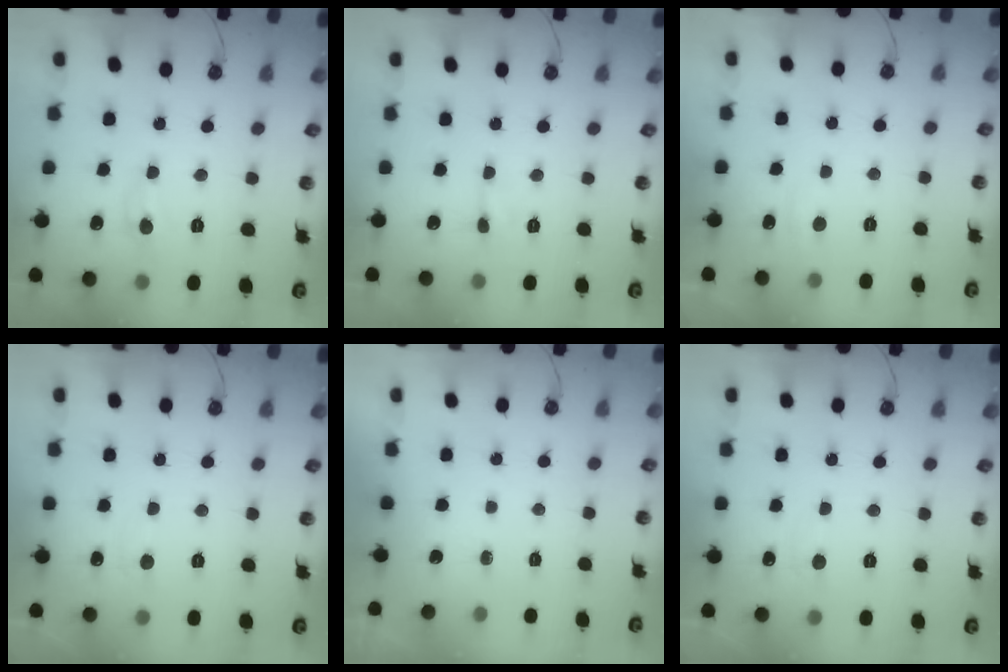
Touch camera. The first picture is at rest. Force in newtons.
{"total": 0.6, "press": 0.5, "slide": 0.3}
{"total": 2.7, "press": 2.7, "slide": 0.5}
{"total": 0.6, "press": 0.2, "slide": 0.6}
{"total": 0.0}
{"total": 0.6, "press": 0.2, "slide": 0.6}